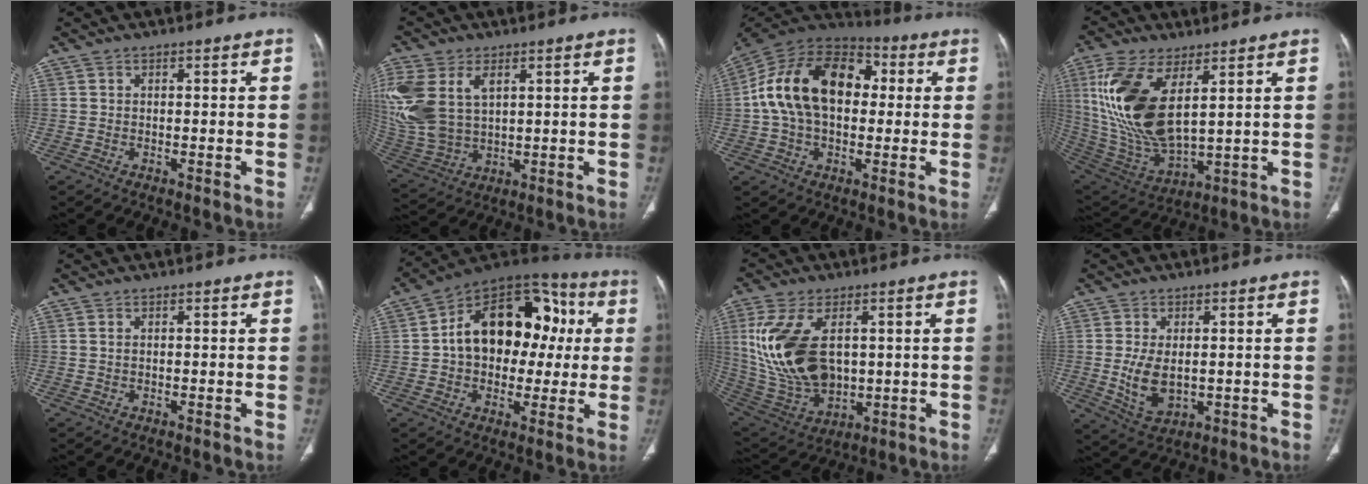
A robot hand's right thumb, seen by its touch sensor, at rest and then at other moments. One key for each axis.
{"total": 18.6, "fx": 5.3, "fy": 12.1, "fz": 13.2, "tx": -0.323, "ty": -0.007, "tz": 0.116}
{"total": 21.4, "fx": 2.4, "fy": 13.9, "fz": 16.1, "tx": -0.281, "ty": 0.036, "tz": 0.034}
{"total": 19.3, "fx": 5.8, "fy": 8.7, "fz": 16.3, "tx": -0.341, "ty": -0.026, "tz": 0.125}
{"total": 0.6, "fx": 0.2, "fy": 0.3, "fz": 0.5, "tx": -0.014, "ty": 0.004, "tz": 0.005}
{"total": 22.0, "fx": 2.4, "fy": 15.0, "fz": 16.0, "tx": -0.199, "ty": 0.040, "tz": 0.033}
{"total": 19.4, "fx": 3.0, "fy": 11.5, "fz": 15.3, "tx": -0.313, "ty": -0.018, "tz": 0.077}
{"total": 7.3, "fx": -0.2, "fy": 4.4, "fz": 5.8, "tx": -0.103, "ty": -0.012, "tz": 0.011}